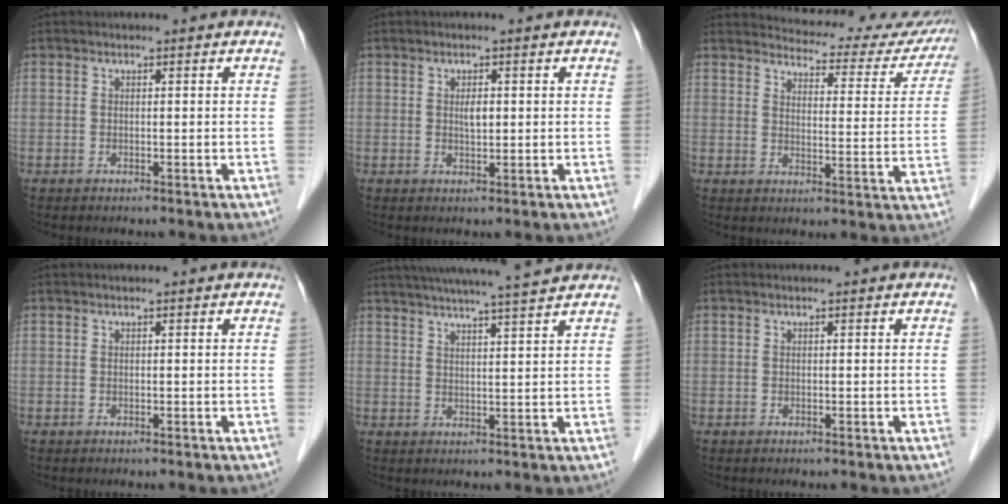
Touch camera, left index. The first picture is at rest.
{"total": 1.7, "force": [0.3, 0.6, 1.6], "torque": [-0.030, 0.000, 0.008]}
{"total": 18.1, "force": [17.2, 4.5, 3.2], "torque": [-0.016, -0.045, 0.183]}
{"total": 0.0}
{"total": 13.9, "force": [12.5, -0.3, 6.1], "torque": [-0.106, 0.017, 0.173]}
{"total": 0.0}